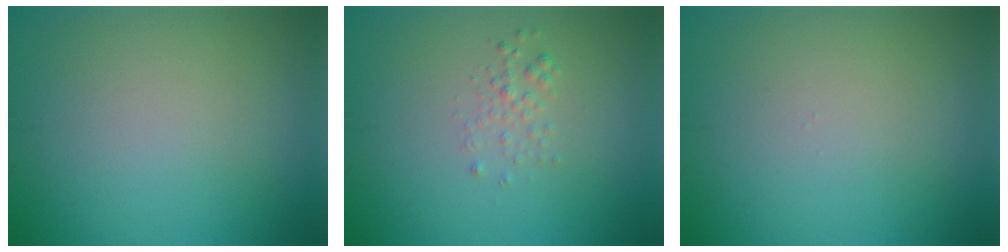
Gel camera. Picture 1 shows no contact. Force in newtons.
{"total": 1.1, "press": 1.1, "slide": 0.1}
{"total": 0.0}